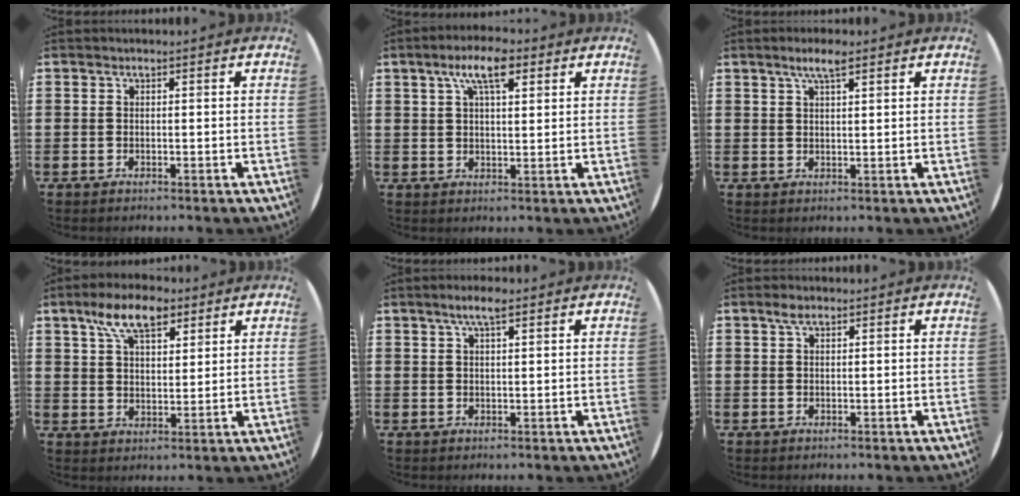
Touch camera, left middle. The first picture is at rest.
{"total": 6.8, "force": [4.1, 2.3, 5.0], "torque": [-0.091, 0.000, 0.068]}
{"total": 3.6, "force": [2.4, 0.7, 2.6], "torque": [-0.046, 0.003, 0.040]}
{"total": 8.0, "force": [5.3, 3.7, 4.8], "torque": [-0.093, 0.000, 0.093]}
{"total": 3.6, "force": [2.3, 0.7, 2.6], "torque": [-0.055, 0.006, 0.039]}
{"total": 1.6, "force": [1.0, 0.7, 1.0], "torque": [-0.014, 0.001, 0.015]}